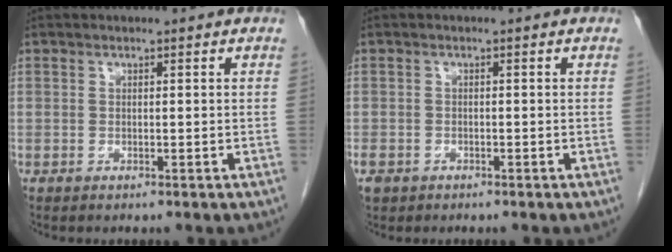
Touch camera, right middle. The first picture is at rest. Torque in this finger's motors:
{"motor_torque": [0.11, 0.02, 0.02, 0.00]}